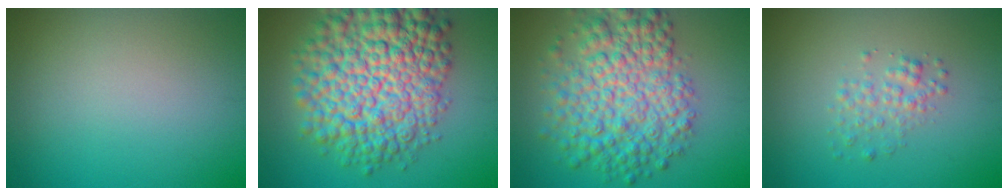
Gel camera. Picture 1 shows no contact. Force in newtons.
{"total": 12.7, "press": 12.7, "slide": 0.4}
{"total": 8.4, "press": 8.4, "slide": 0.1}
{"total": 1.8, "press": 1.8, "slide": 0.1}